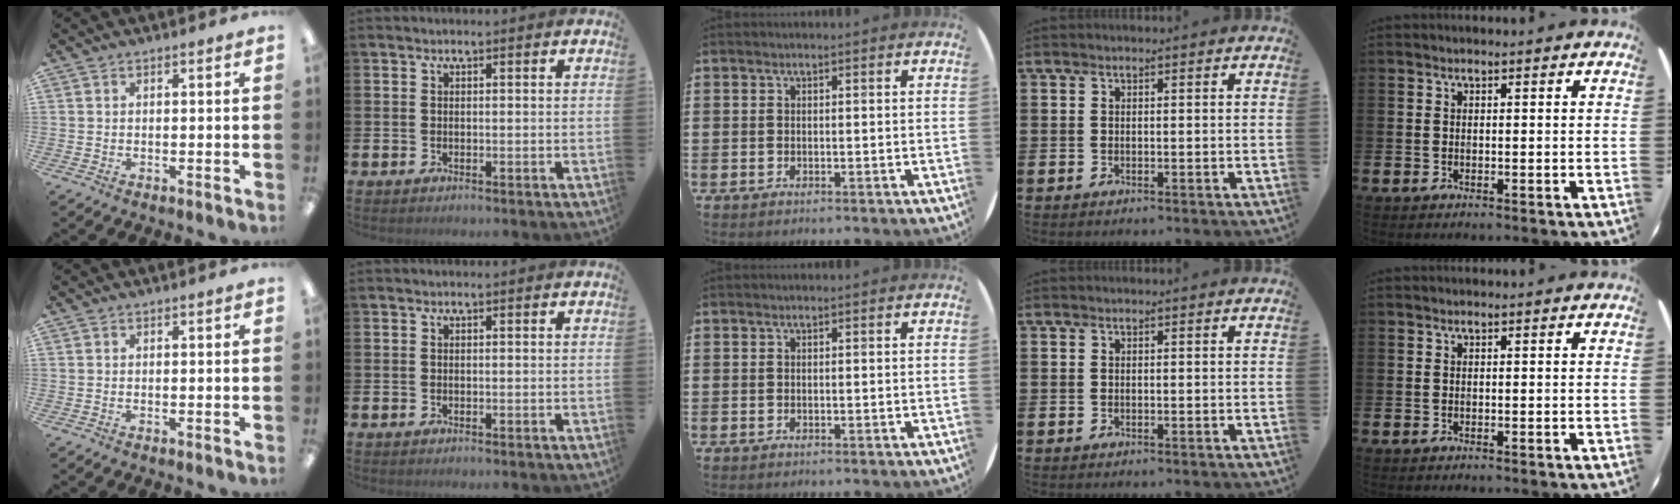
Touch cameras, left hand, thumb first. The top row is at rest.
{}